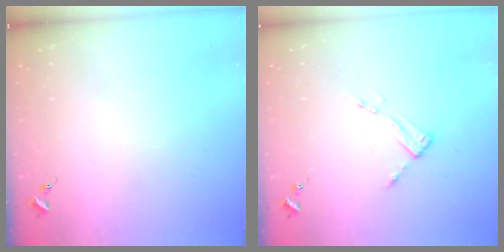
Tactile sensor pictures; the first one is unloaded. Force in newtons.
{"total": 3.0, "press": 3.0, "slide": 0.5}